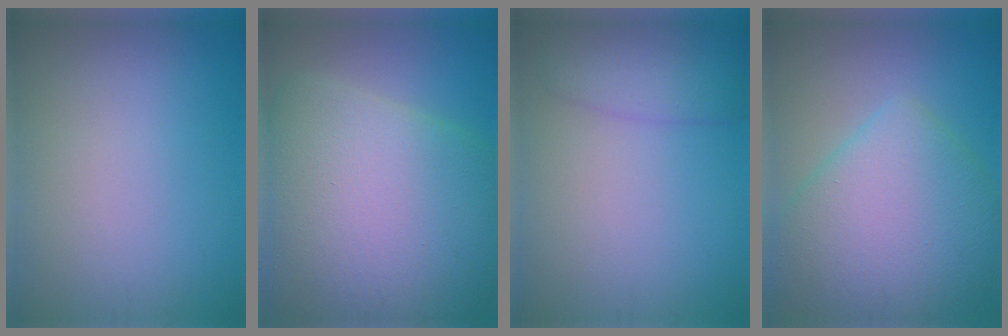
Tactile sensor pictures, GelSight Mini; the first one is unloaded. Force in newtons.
{"total": 17.0, "press": 17.0, "slide": 0.3}
{"total": 2.8, "press": 2.8, "slide": 0.1}
{"total": 9.5, "press": 9.5, "slide": 0.4}